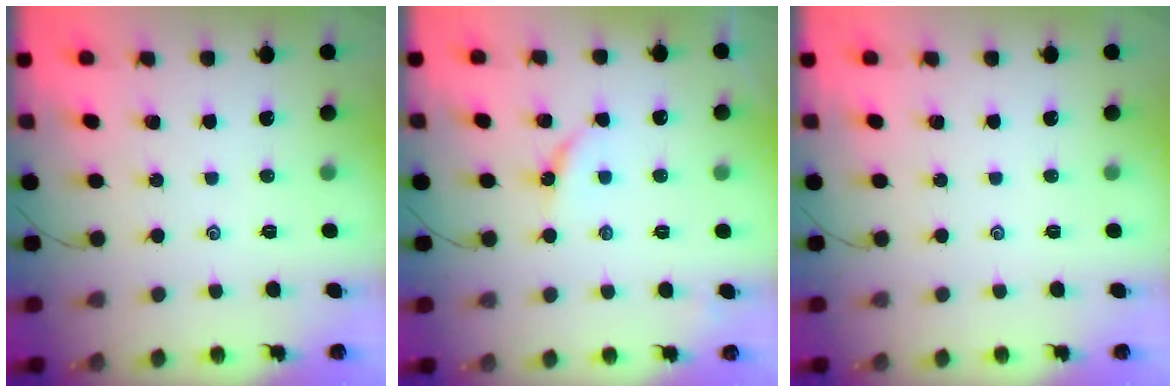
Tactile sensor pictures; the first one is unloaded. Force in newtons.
{"total": 4.4, "press": 4.3, "slide": 0.5}
{"total": 0.0}